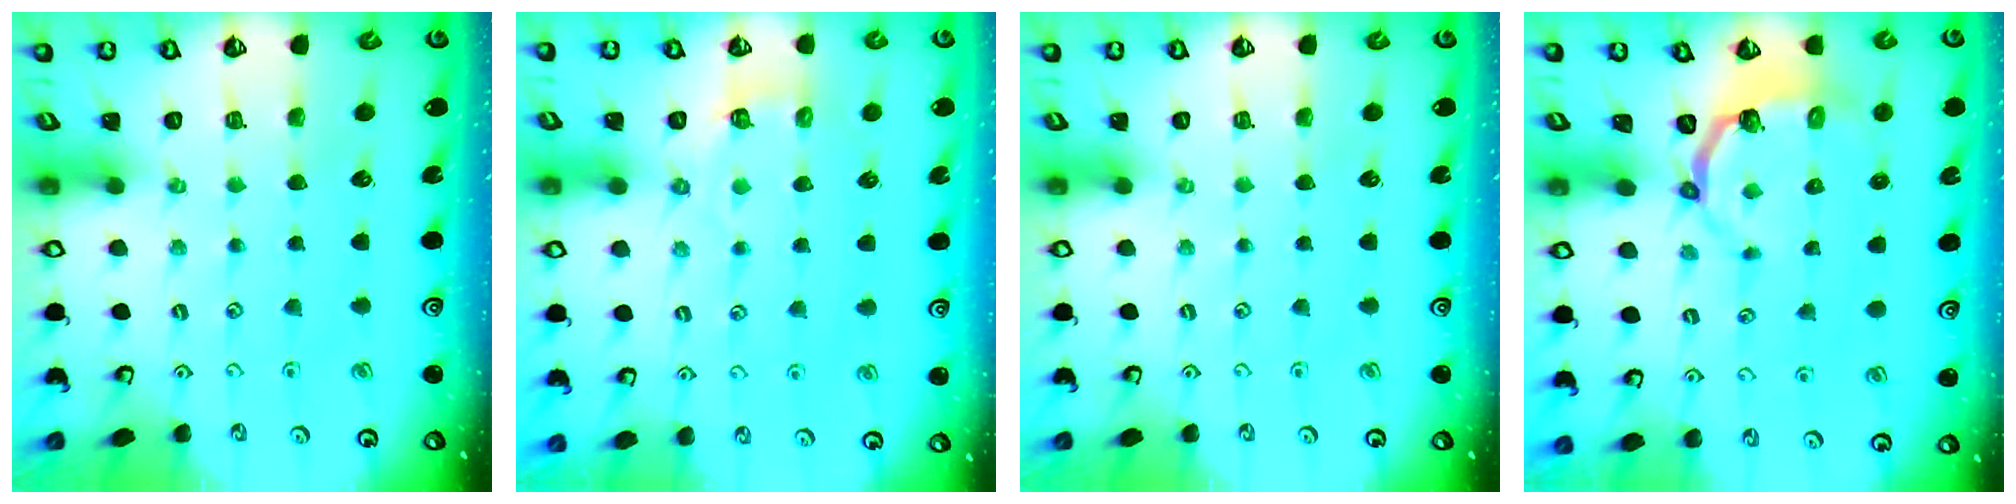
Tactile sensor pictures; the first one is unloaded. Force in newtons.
{"total": 3.7, "press": 2.9, "slide": 2.2}
{"total": 0.0}
{"total": 4.3, "press": 2.9, "slide": 3.1}